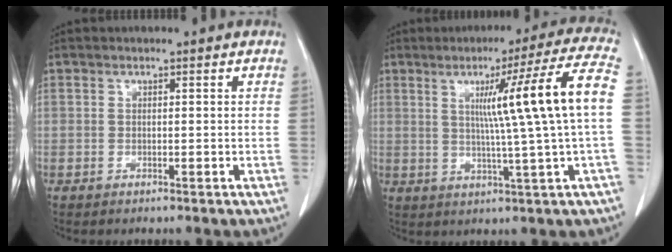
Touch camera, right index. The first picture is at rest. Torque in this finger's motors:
{"motor_torque": [1.24, 0.04, 0.57, 0.18]}